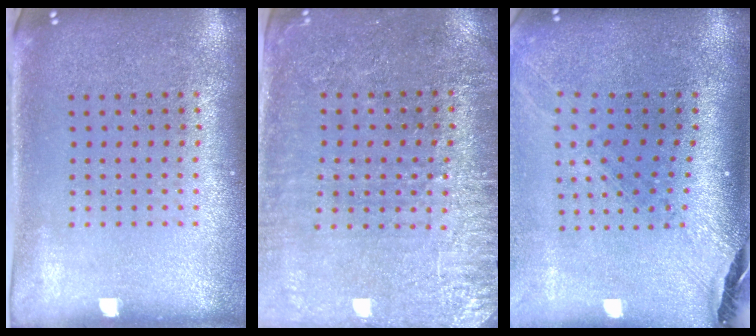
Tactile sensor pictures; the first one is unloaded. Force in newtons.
{"total": 3.0, "press": 2.8, "slide": 0.9}
{"total": 1.8, "press": 1.6, "slide": 0.9}